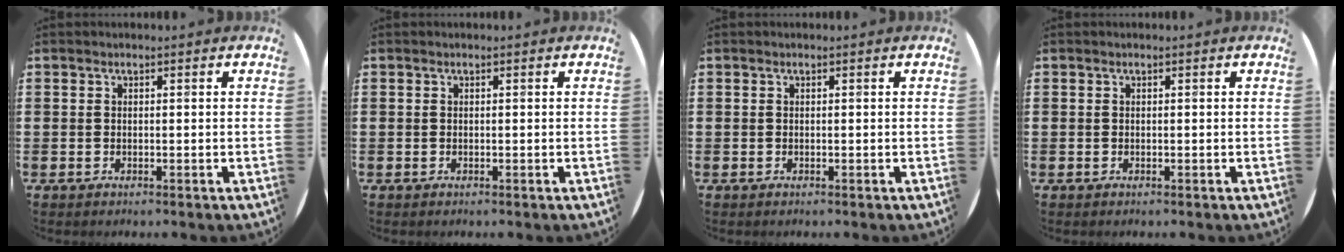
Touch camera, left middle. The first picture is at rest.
{"total": 0.0}
{"total": 0.0}
{"total": 0.0}